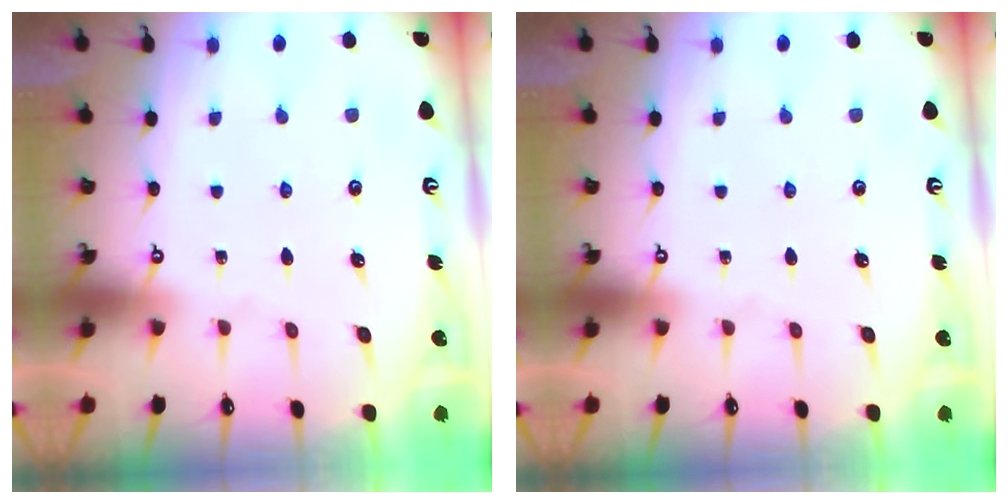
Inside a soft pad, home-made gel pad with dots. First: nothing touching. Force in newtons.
{"total": 0.0}